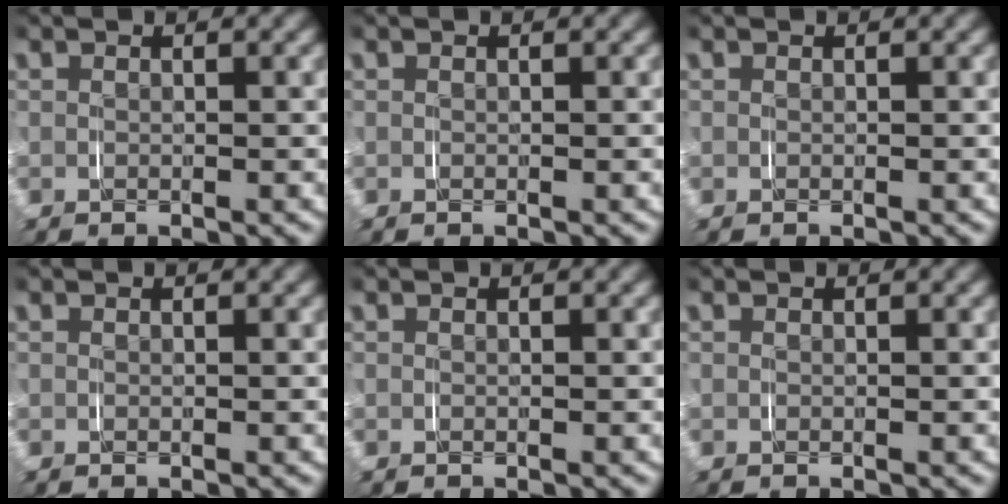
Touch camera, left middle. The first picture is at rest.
{"total": 0.0}
{"total": 0.0}
{"total": 0.0}
{"total": 0.0}
{"total": 0.0}